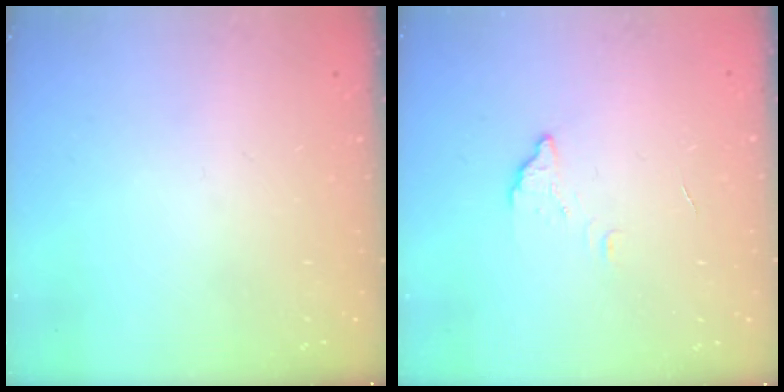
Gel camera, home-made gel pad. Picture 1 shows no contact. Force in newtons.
{"total": 2.7, "press": 2.7, "slide": 0.2}